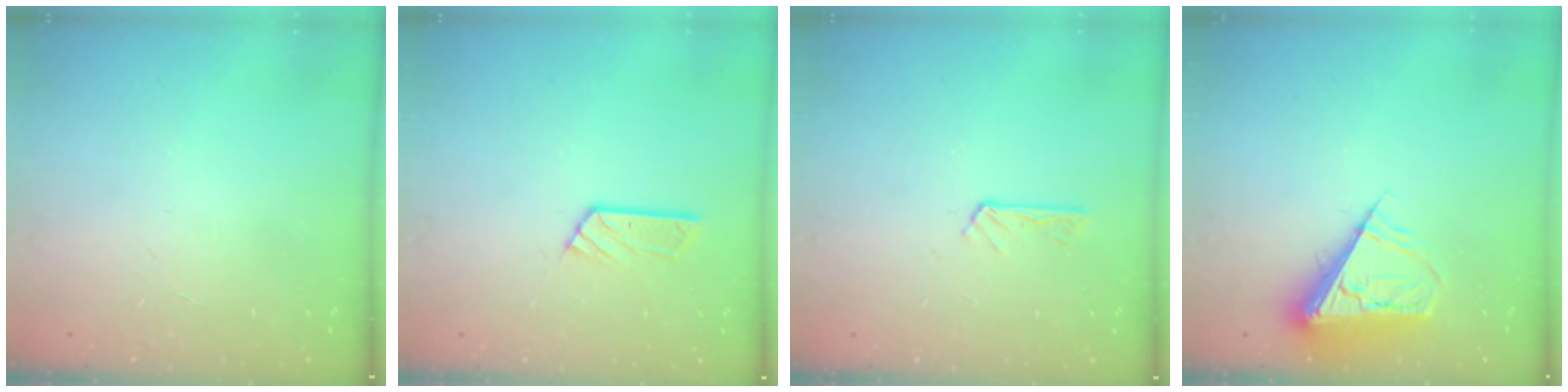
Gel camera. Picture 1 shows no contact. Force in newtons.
{"total": 4.8, "press": 4.8, "slide": 0.4}
{"total": 2.9, "press": 2.9, "slide": 0.3}
{"total": 11.2, "press": 11.2, "slide": 0.9}